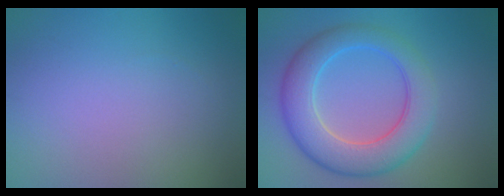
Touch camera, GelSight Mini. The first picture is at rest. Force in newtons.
{"total": 7.5, "press": 7.5, "slide": 0.3}